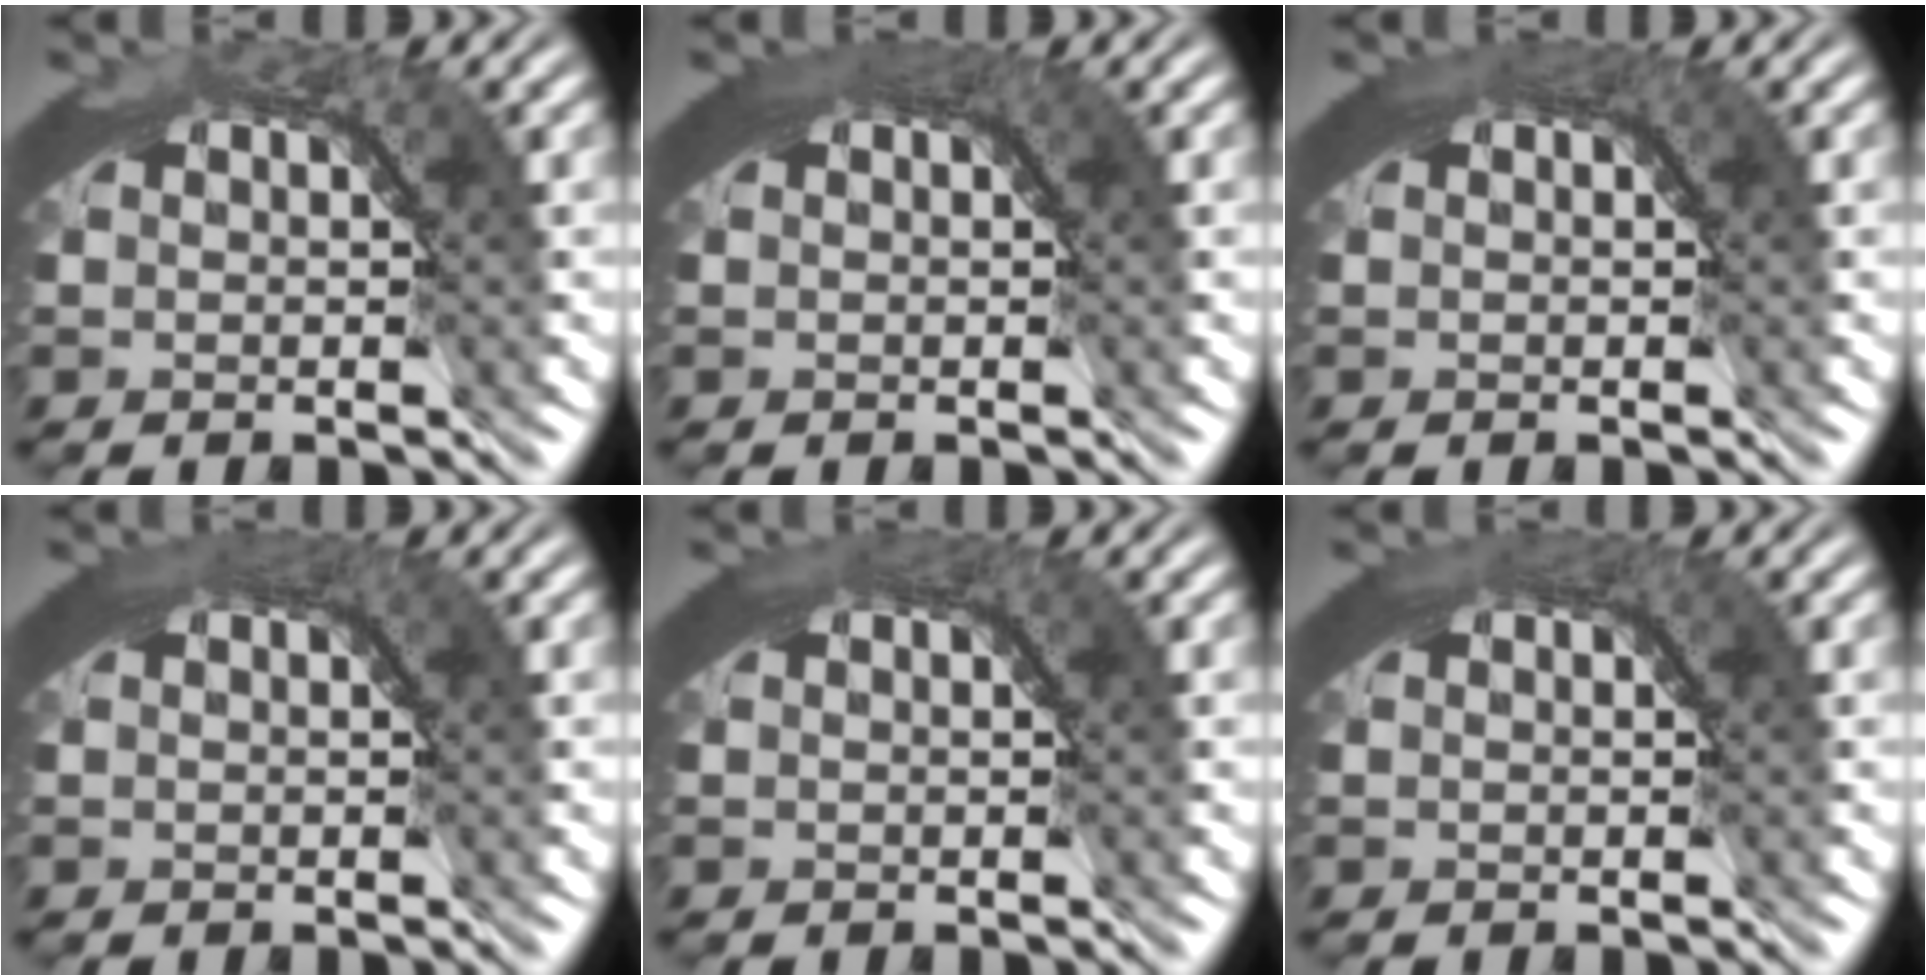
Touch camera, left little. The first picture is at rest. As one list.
[{"total": 1.8, "force": [1.0, 0.4, 1.4], "torque": [-0.013, 0.004, 0.011]}, {"total": 1.4, "force": [0.8, 0.3, 1.1], "torque": [-0.010, 0.002, 0.009]}, {"total": 1.5, "force": [0.9, 0.3, 1.2], "torque": [-0.010, 0.002, 0.010]}, {"total": 1.3, "force": [0.7, 0.3, 1.1], "torque": [-0.010, 0.002, 0.008]}, {"total": 1.3, "force": [0.7, 0.3, 1.0], "torque": [-0.009, 0.001, 0.009]}]